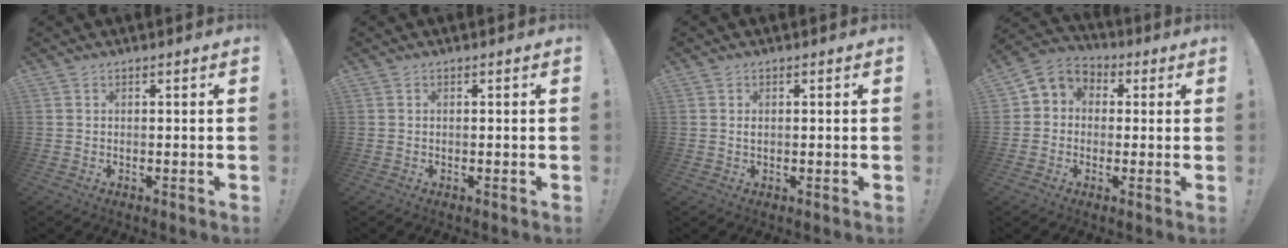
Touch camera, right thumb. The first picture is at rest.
{"total": 0.0}
{"total": 0.7, "force": [0.1, 0.2, 0.7], "torque": [-0.014, 0.001, 0.002]}
{"total": 6.0, "force": [-0.4, 5.7, 1.8], "torque": [-0.017, 0.006, -0.004]}